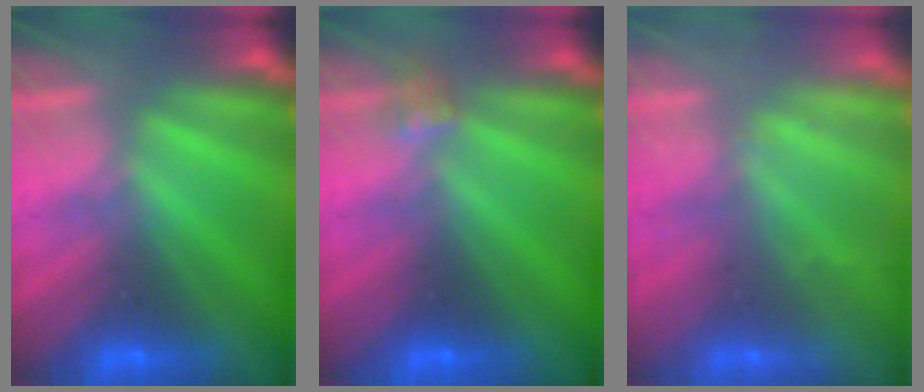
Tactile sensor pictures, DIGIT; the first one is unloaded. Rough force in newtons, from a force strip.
{"total": 3.1}
{"total": 2.3}